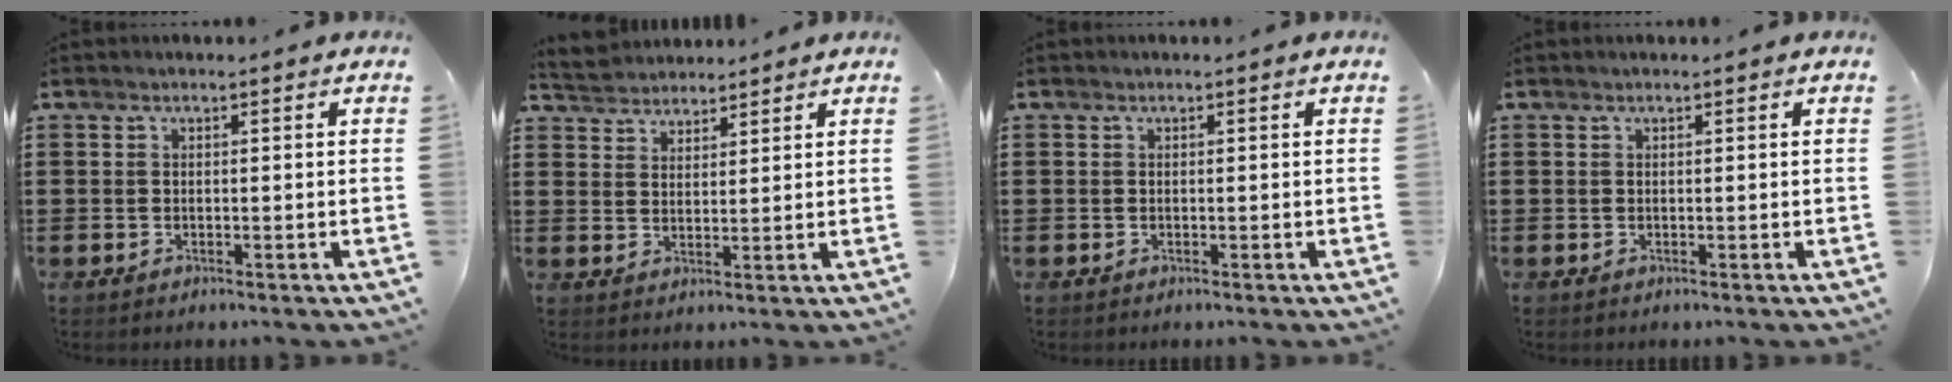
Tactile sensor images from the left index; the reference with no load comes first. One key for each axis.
{"total": 3.7, "fx": 3.5, "fy": 1.2, "fz": -0.2, "tx": -0.012, "ty": -0.005, "tz": 0.066}
{"total": 0.0}
{"total": 0.0}